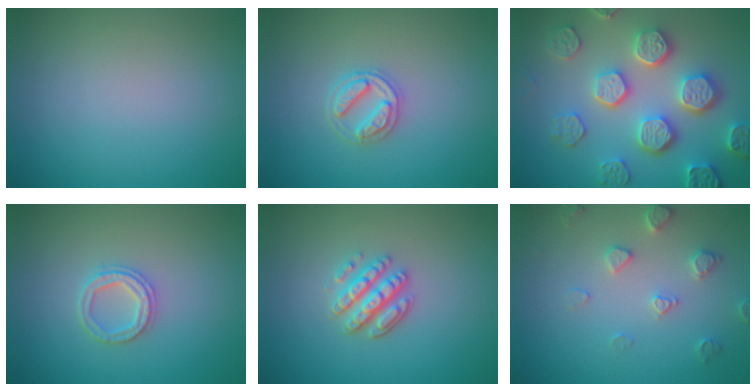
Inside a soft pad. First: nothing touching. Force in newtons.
{"total": 2.6, "press": 2.5, "slide": 0.5}
{"total": 6.6, "press": 5.8, "slide": 3.1}
{"total": 2.4, "press": 2.4, "slide": 0.4}
{"total": 3.5, "press": 3.1, "slide": 1.7}
{"total": 2.5, "press": 2.4, "slide": 0.5}